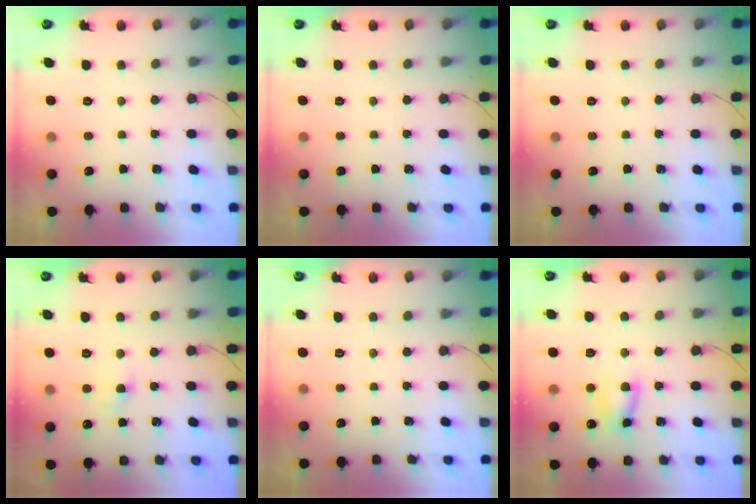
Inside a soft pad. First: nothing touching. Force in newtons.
{"total": 0.0}
{"total": 0.0}
{"total": 2.5, "press": 2.3, "slide": 0.9}
{"total": 0.0}
{"total": 6.7, "press": 6.7, "slide": 0.8}